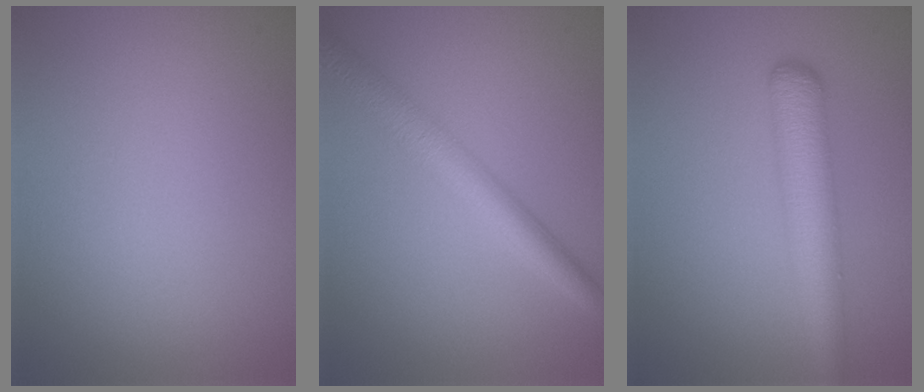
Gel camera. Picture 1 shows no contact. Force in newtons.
{"total": 4.2, "press": 4.2, "slide": 0.1}
{"total": 4.8, "press": 4.8, "slide": 0.2}